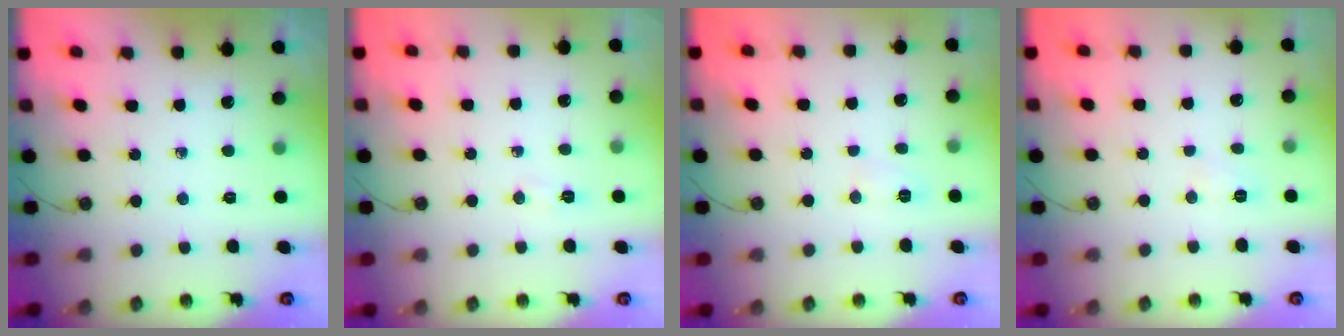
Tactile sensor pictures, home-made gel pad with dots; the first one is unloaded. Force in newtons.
{"total": 3.7, "press": 3.6, "slide": 0.5}
{"total": 4.6, "press": 4.4, "slide": 1.2}
{"total": 3.0, "press": 2.9, "slide": 0.7}